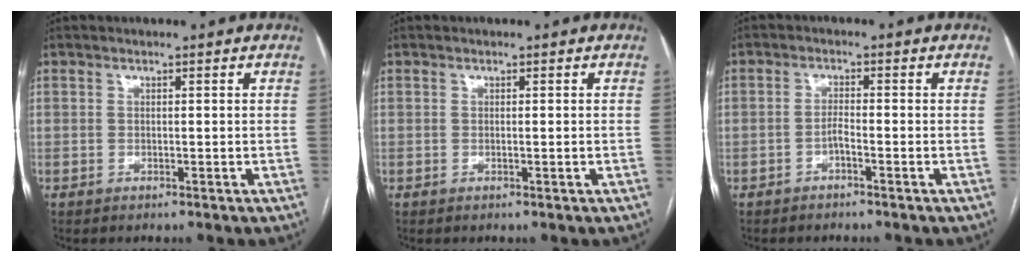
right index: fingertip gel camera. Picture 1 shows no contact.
{"total": 0.0}
{"total": 1.5, "force": [-1.1, 0.5, 1.0], "torque": [-0.014, 0.004, -0.020]}